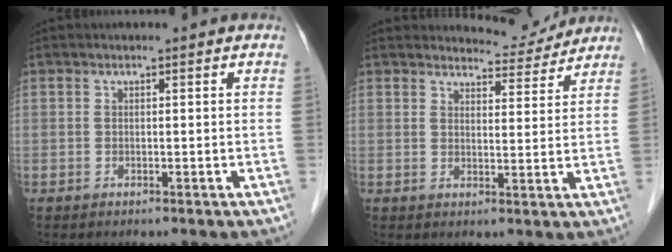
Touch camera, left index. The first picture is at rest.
{"total": 5.4, "force": [5.3, 0.8, -0.5], "torque": [0.002, -0.008, 0.065]}